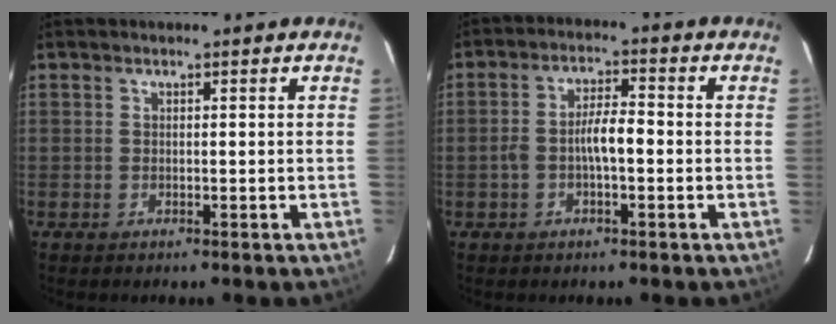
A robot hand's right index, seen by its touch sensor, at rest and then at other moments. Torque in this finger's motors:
{"motor_torque": [0.14, -0.08, 0.30, 0.08]}